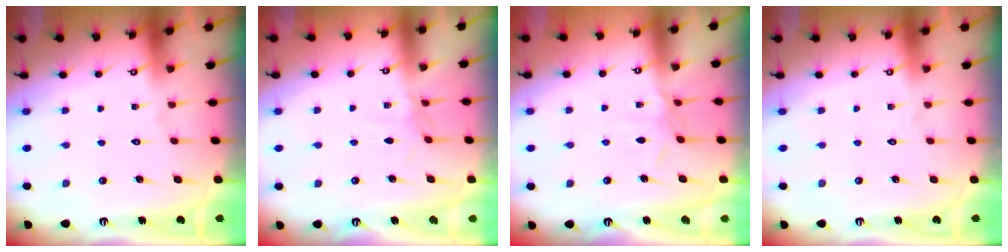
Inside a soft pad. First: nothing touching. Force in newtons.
{"total": 2.6, "press": 2.5, "slide": 0.5}
{"total": 4.5, "press": 4.5, "slide": 0.5}
{"total": 0.0}